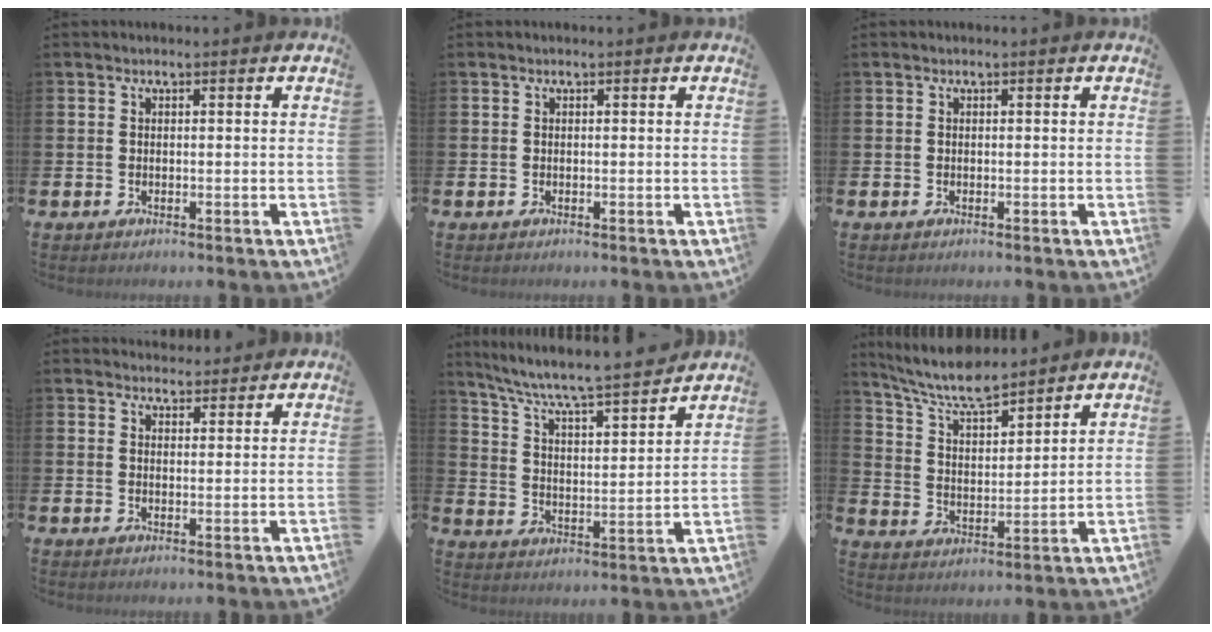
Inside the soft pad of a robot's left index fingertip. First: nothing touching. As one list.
[{"total": 0.0}, {"total": 0.0}, {"total": 2.9, "force": [2.7, 0.9, -0.1], "torque": [0.010, -0.014, 0.048]}, {"total": 7.0, "force": [6.5, 0.4, 2.4], "torque": [-0.076, -0.055, 0.106]}, {"total": 7.5, "force": [6.9, 1.3, 2.7], "torque": [-0.080, -0.038, 0.122]}]